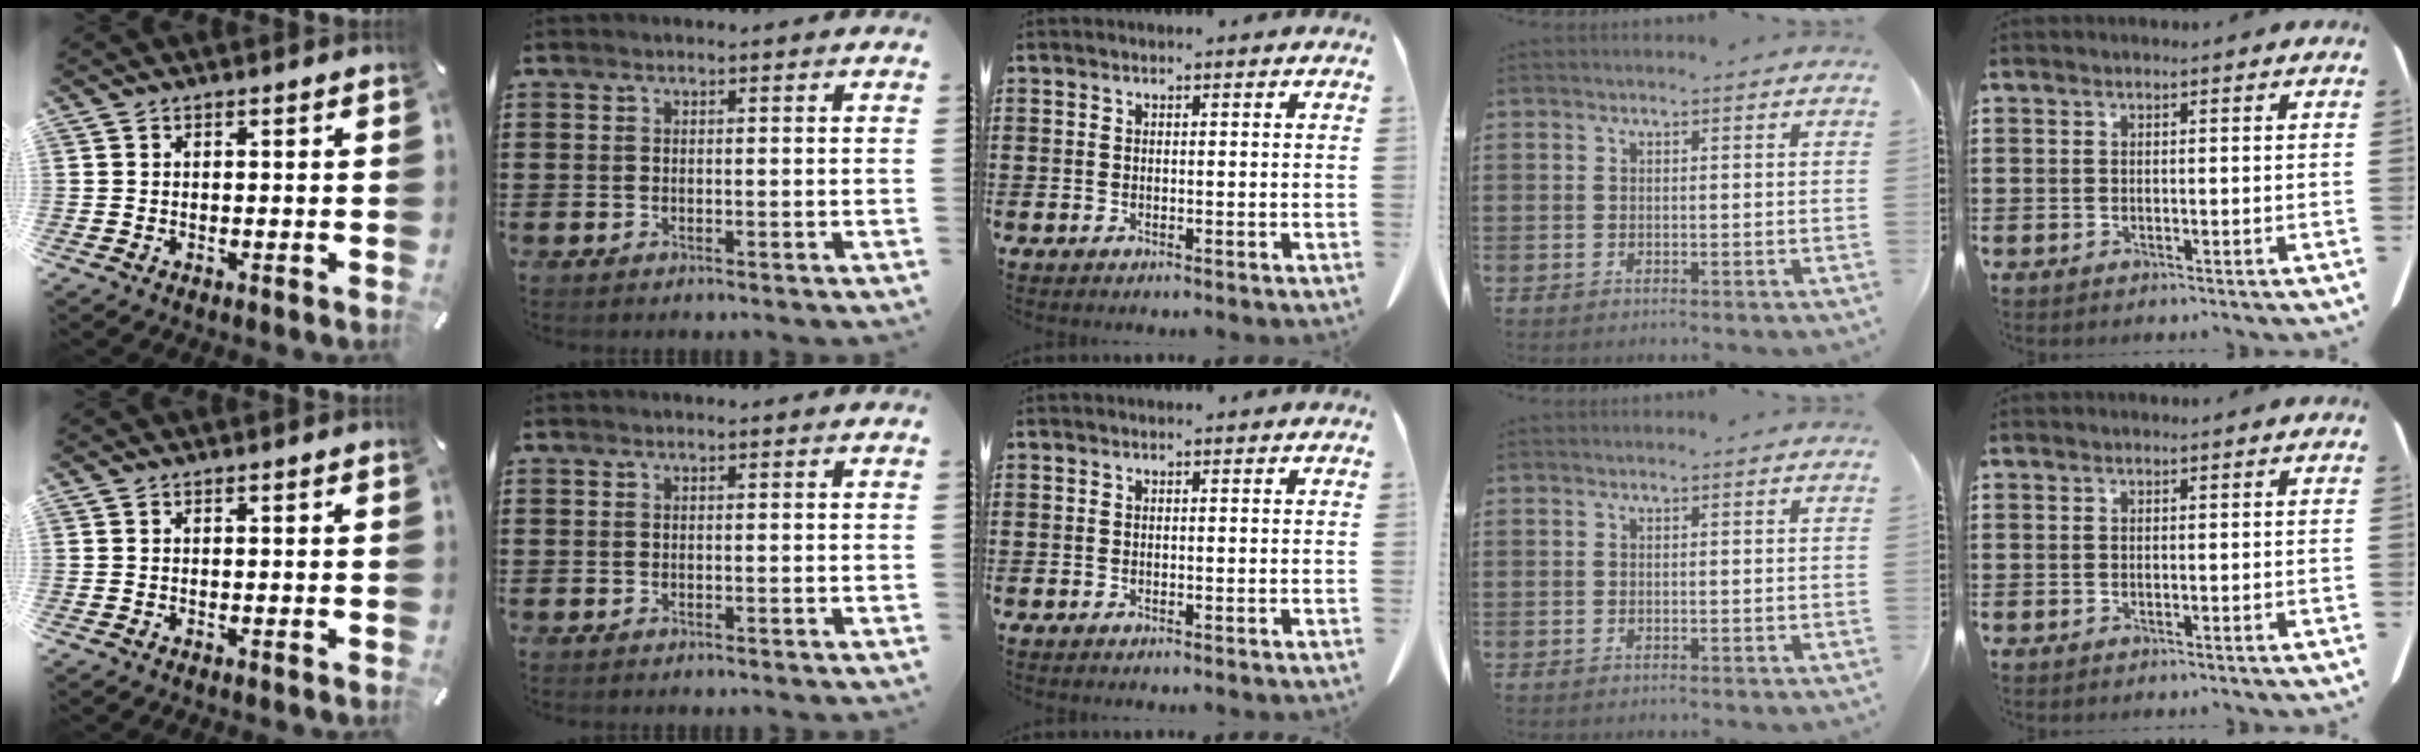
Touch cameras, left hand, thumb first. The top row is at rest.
{}